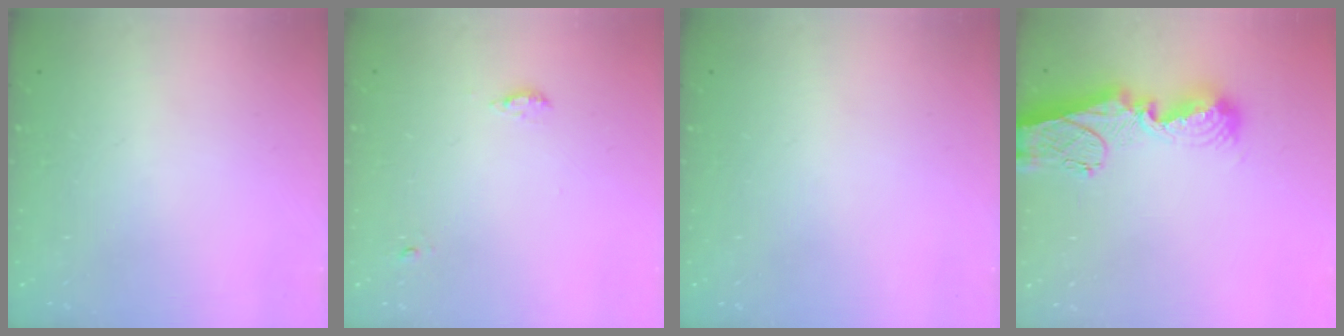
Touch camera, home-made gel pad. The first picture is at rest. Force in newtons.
{"total": 5.3, "press": 5.0, "slide": 1.7}
{"total": 0.0}
{"total": 12.9, "press": 12.9, "slide": 1.4}